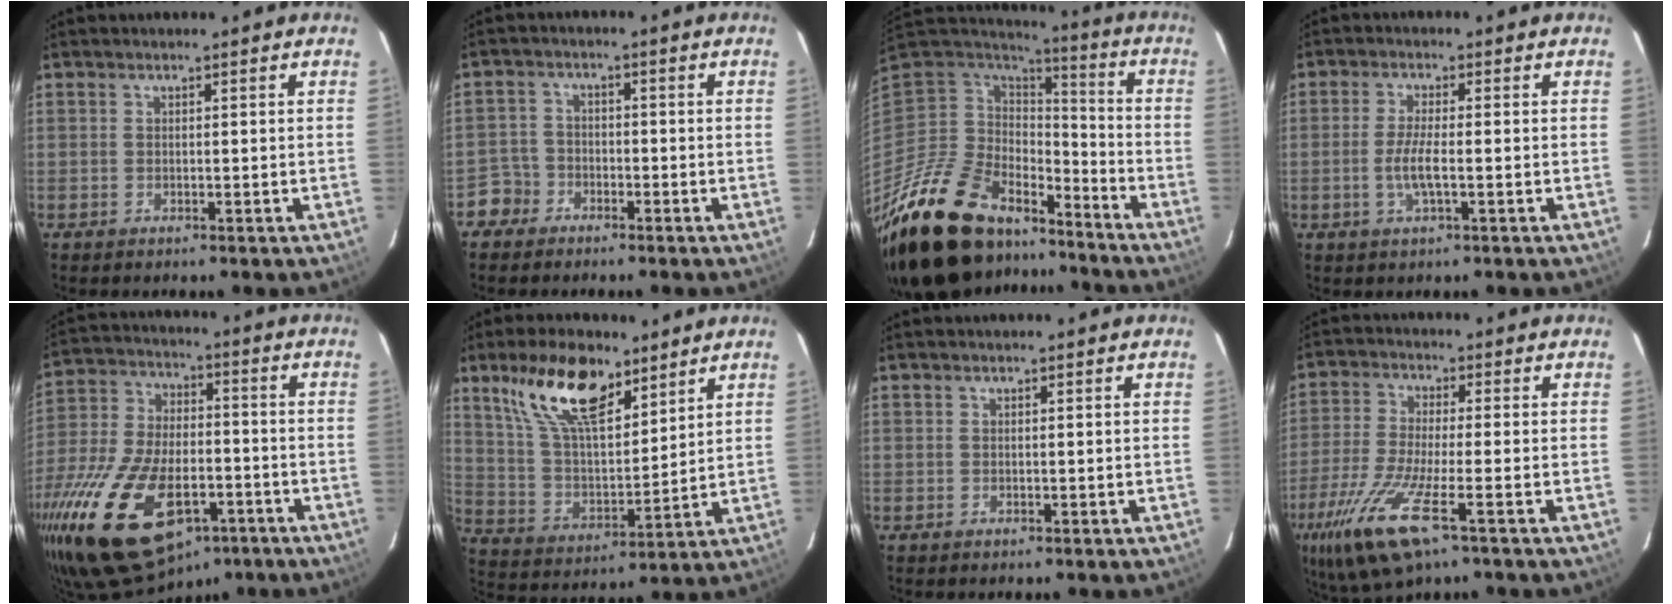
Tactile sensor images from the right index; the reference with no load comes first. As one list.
[{"total": 4.1, "force": [-2.7, 3.0, -0.9], "torque": [0.018, 0.019, -0.055]}, {"total": 27.9, "force": [-20.6, 13.6, 13.0], "torque": [-0.273, -0.008, -0.329]}, {"total": 4.4, "force": [-1.2, 0.5, 4.2], "torque": [-0.084, -0.007, -0.022]}, {"total": 28.3, "force": [-14.9, 14.7, 19.0], "torque": [-0.406, -0.037, -0.241]}, {"total": 16.1, "force": [10.4, 6.9, 10.2], "torque": [-0.190, 0.012, 0.199]}, {"total": 0.0}, {"total": 15.3, "force": [-8.5, 3.0, 12.3], "torque": [-0.266, -0.050, -0.162]}]